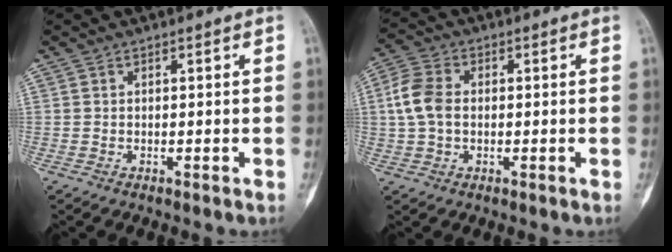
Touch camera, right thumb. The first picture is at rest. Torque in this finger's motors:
{"motor_torque": [-0.17, 0.07, 0.73, 0.02, 0.05]}